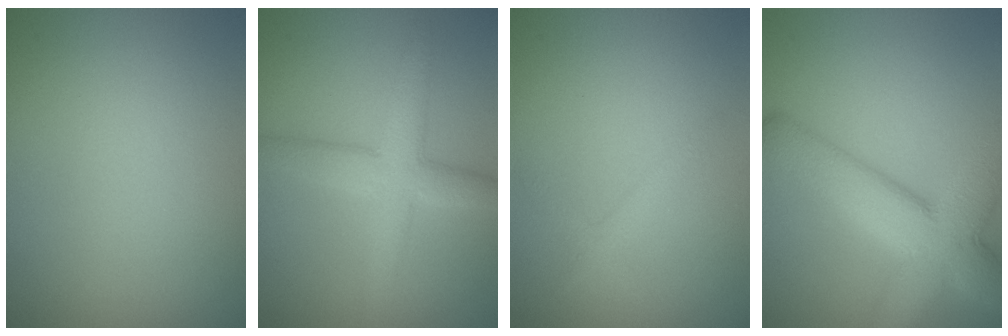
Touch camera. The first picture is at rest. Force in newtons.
{"total": 4.1, "press": 4.1, "slide": 0.1}
{"total": 1.4, "press": 1.4, "slide": 0.0}
{"total": 8.5, "press": 8.5, "slide": 0.5}